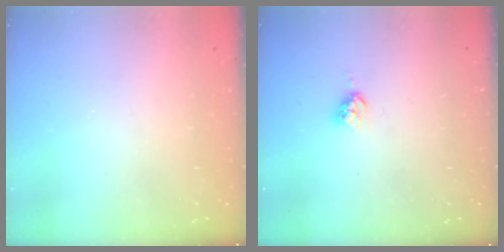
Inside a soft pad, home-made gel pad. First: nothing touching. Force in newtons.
{"total": 4.4, "press": 4.3, "slide": 0.6}